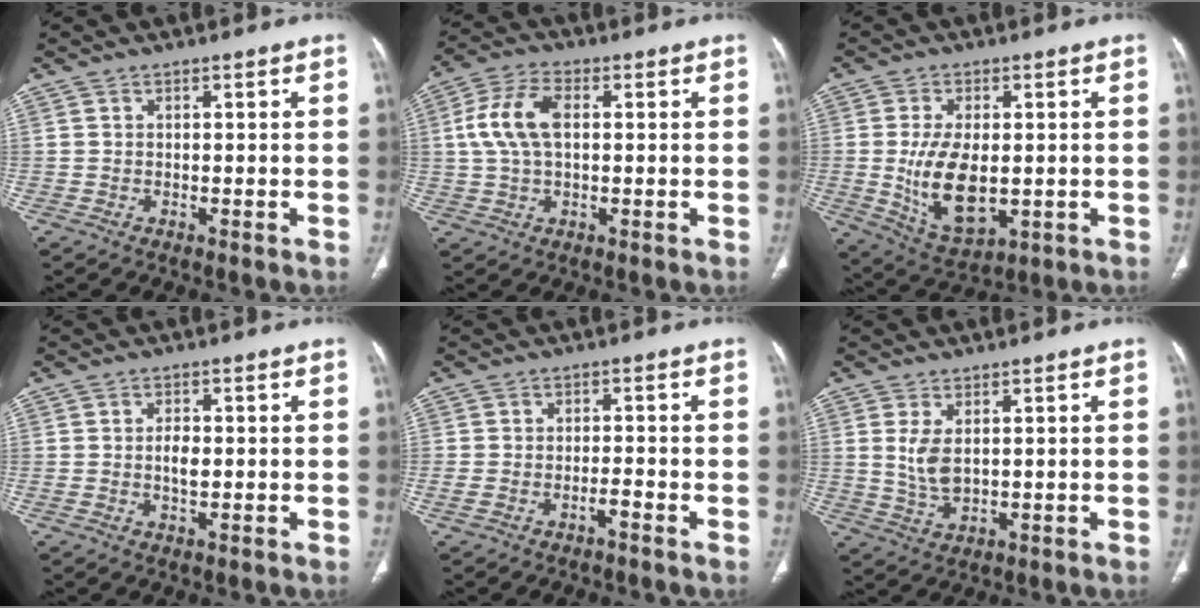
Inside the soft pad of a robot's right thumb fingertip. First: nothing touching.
{"total": 9.6, "force": [1.3, 5.4, 7.9], "torque": [-0.170, 0.020, 0.024]}
{"total": 12.5, "force": [-0.9, 6.8, 10.5], "torque": [-0.186, -0.014, 0.003]}
{"total": 2.9, "force": [-0.2, 1.6, 2.4], "torque": [-0.042, 0.001, -0.004]}
{"total": 3.0, "force": [-1.7, 1.2, 2.2], "torque": [-0.051, 0.020, -0.030]}
{"total": 5.0, "force": [1.0, 2.7, 4.1], "torque": [-0.085, -0.010, 0.028]}